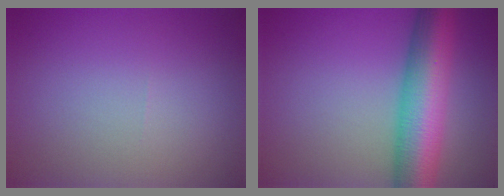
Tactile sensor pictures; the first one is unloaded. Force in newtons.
{"total": 10.2, "press": 10.2, "slide": 0.3}